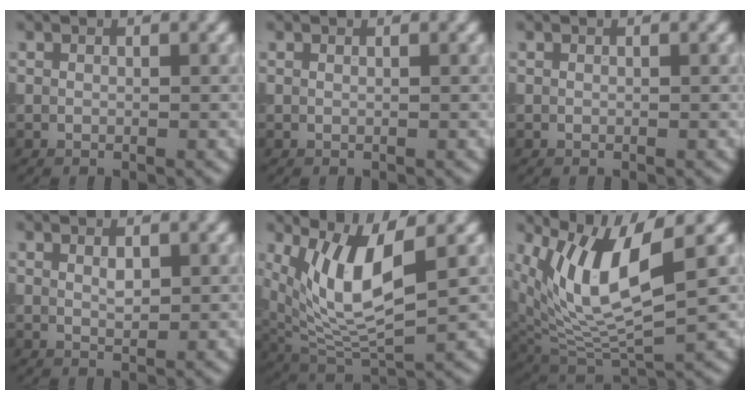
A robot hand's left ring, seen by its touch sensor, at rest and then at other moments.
{"total": 0.0}
{"total": 0.0}
{"total": 1.2, "force": [0.5, 0.5, 1.0], "torque": [-0.019, 0.000, 0.012]}
{"total": 7.8, "force": [2.7, 2.6, 6.9], "torque": [-0.145, -0.015, 0.056]}
{"total": 8.4, "force": [3.1, 3.0, 7.2], "torque": [-0.152, -0.014, 0.060]}